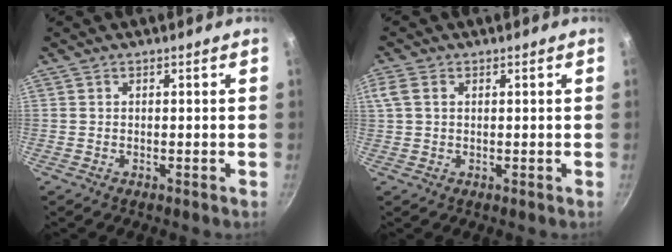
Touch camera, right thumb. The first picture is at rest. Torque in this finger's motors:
{"motor_torque": [-0.08, 0.17, 0.49, 0.02, 0.07]}